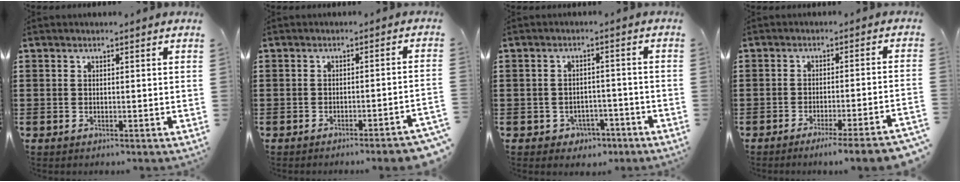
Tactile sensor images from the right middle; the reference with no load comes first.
{"total": 2.8, "force": [-2.5, -0.4, 1.3], "torque": [-0.021, -0.002, -0.049]}
{"total": 2.6, "force": [-2.1, 1.4, 0.4], "torque": [-0.014, 0.003, -0.047]}
{"total": 4.4, "force": [-3.6, -0.8, 2.3], "torque": [-0.036, -0.018, -0.069]}